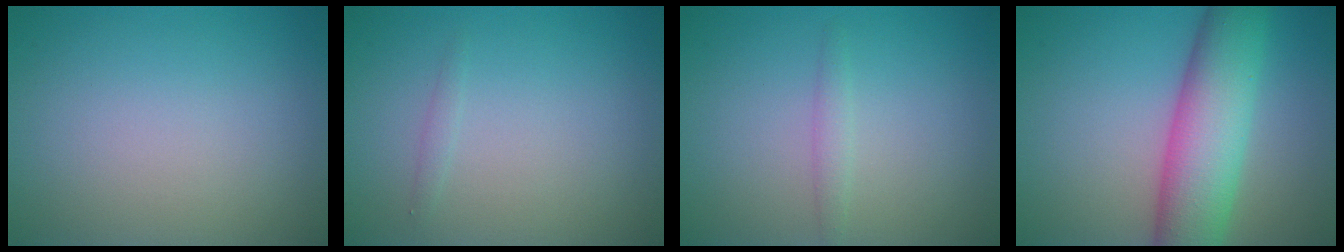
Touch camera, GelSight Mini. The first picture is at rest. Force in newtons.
{"total": 0.6, "press": 0.6, "slide": 0.0}
{"total": 1.1, "press": 1.1, "slide": 0.0}
{"total": 8.7, "press": 8.7, "slide": 0.3}